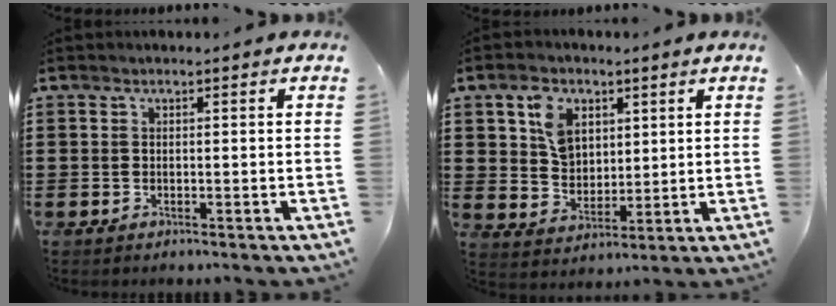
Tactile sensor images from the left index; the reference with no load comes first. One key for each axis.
{"total": 6.4, "fx": 3.1, "fy": 4.5, "fz": 3.3, "tx": -0.067, "ty": 0.011, "tz": 0.053}